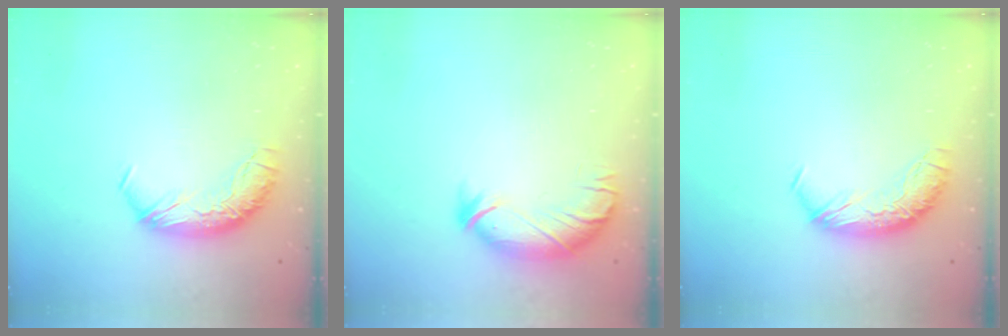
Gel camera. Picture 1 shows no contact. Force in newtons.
{"total": 3.9, "press": 3.4, "slide": 2.0}
{"total": 0.0}